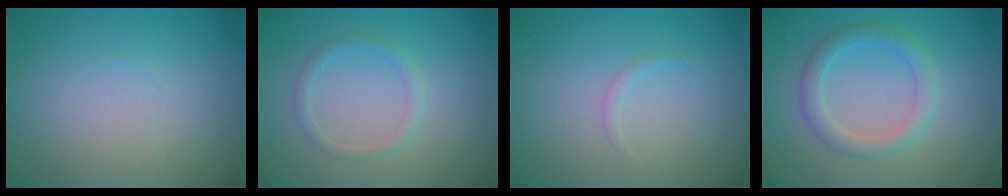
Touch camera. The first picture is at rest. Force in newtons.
{"total": 1.3, "press": 1.3, "slide": 0.1}
{"total": 0.5, "press": 0.5, "slide": 0.0}
{"total": 2.6, "press": 2.6, "slide": 0.1}